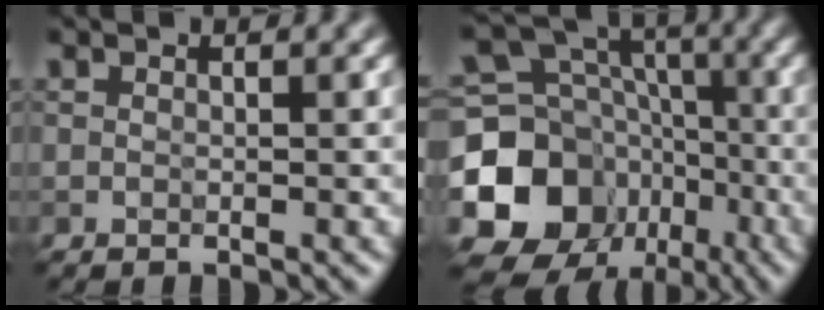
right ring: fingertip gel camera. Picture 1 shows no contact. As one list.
[{"total": 13.5, "force": [-4.5, 11.2, 6.1], "torque": [-0.138, 0.000, -0.090]}]